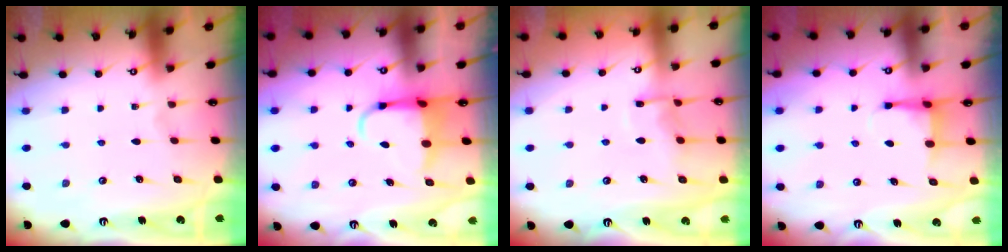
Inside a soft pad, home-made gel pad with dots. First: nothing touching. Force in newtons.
{"total": 5.9, "press": 5.7, "slide": 1.4}
{"total": 8.0, "press": 7.9, "slide": 0.8}
{"total": 4.3, "press": 4.2, "slide": 0.7}